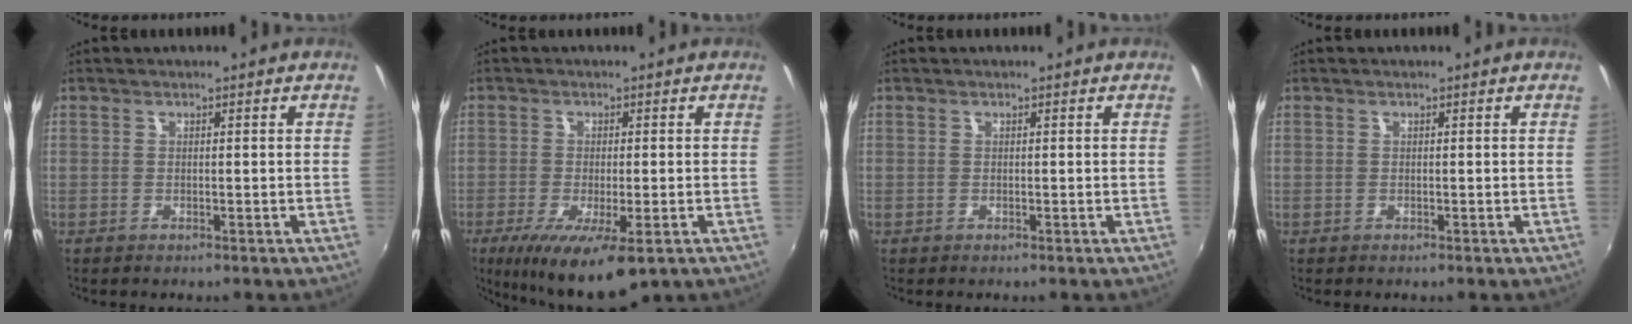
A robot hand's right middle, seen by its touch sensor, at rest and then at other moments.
{"total": 11.1, "force": [-5.9, 3.2, 8.8], "torque": [-0.170, -0.042, -0.091]}
{"total": 0.0}
{"total": 0.0}